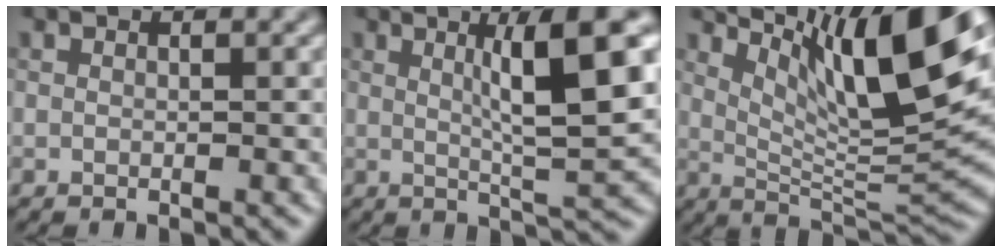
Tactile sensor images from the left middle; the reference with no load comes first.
{"total": 8.0, "force": [2.1, 1.3, 7.6], "torque": [-0.106, 0.004, 0.034]}
{"total": 12.5, "force": [6.0, 2.4, 10.6], "torque": [-0.164, 0.002, 0.110]}